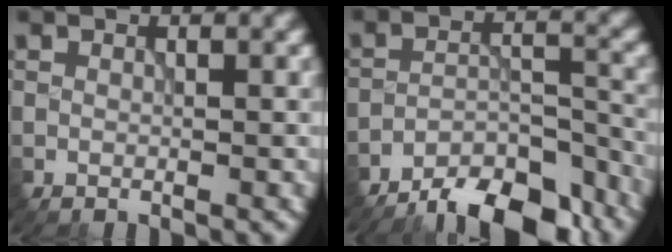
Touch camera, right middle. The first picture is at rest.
{"total": 10.0, "force": [-8.6, 2.7, 4.3], "torque": [-0.051, -0.004, -0.135]}